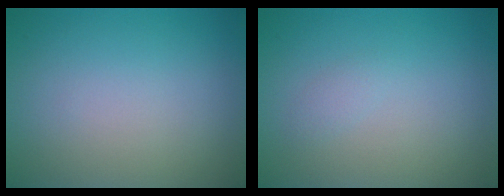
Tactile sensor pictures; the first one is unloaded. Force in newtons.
{"total": 0.7, "press": 0.7, "slide": 0.0}